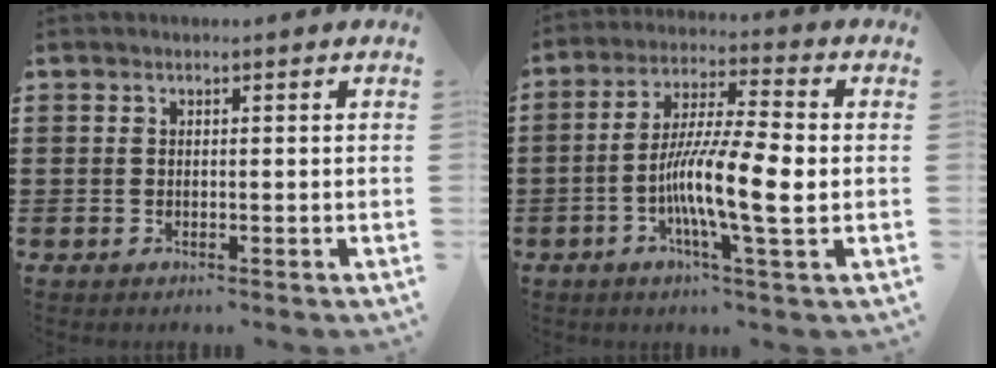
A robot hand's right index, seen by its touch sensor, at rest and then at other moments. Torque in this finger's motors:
{"motor_torque": [0.92, 0.04, 0.91, 0.19]}